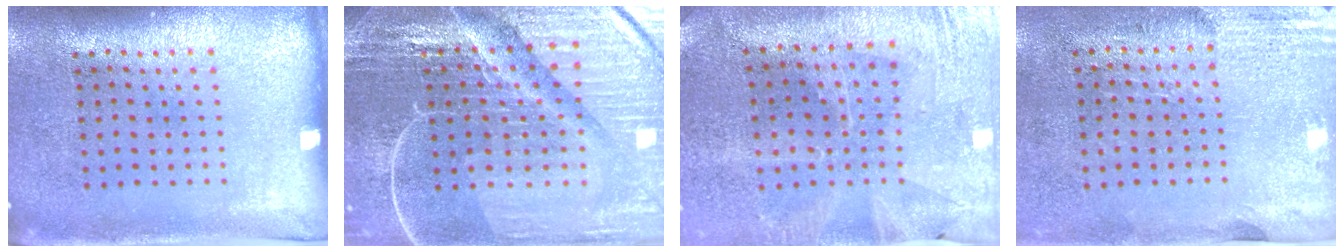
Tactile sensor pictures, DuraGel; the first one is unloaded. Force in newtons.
{"total": 6.9, "press": 6.1, "slide": 3.4}
{"total": 0.5, "press": 0.5, "slide": 0.3}
{"total": 2.8, "press": 2.5, "slide": 1.4}